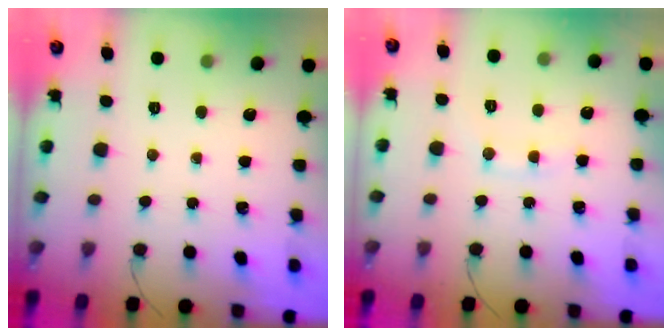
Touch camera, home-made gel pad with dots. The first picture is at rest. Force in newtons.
{"total": 7.7, "press": 7.7, "slide": 1.1}